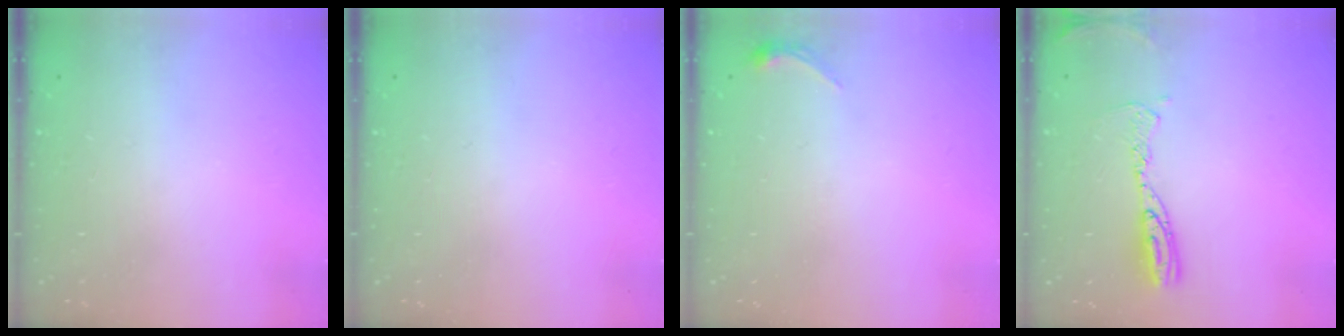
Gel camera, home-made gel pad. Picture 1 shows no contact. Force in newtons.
{"total": 0.0}
{"total": 3.9, "press": 3.8, "slide": 0.7}
{"total": 9.5, "press": 9.4, "slide": 0.9}